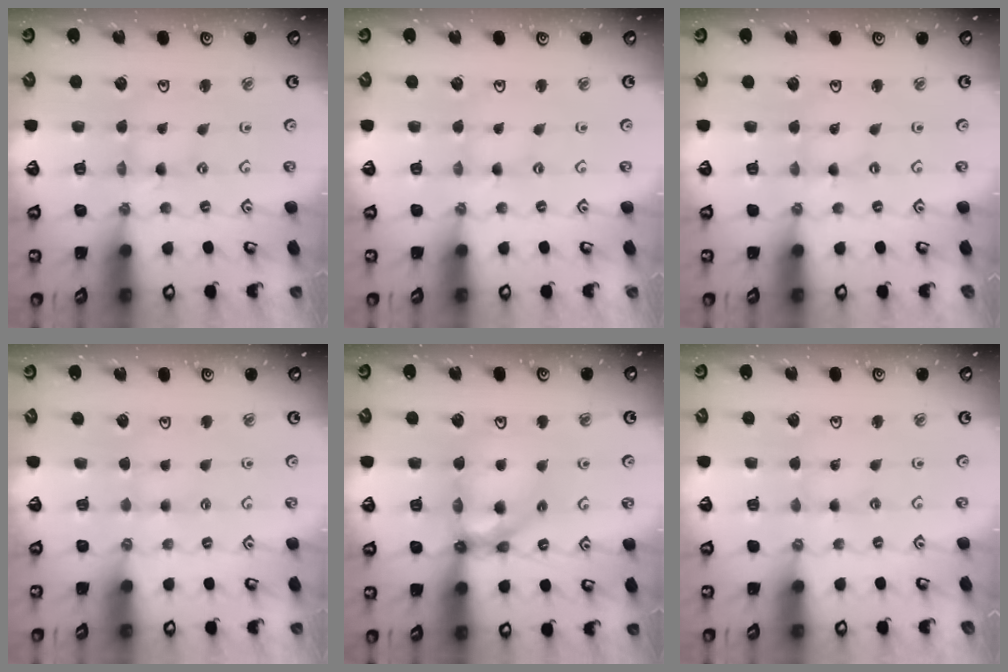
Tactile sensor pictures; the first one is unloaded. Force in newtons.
{"total": 0.7, "press": 0.6, "slide": 0.1}
{"total": 0.0}
{"total": 1.9, "press": 1.9, "slide": 0.4}
{"total": 11.9, "press": 11.8, "slide": 1.4}
{"total": 0.0}